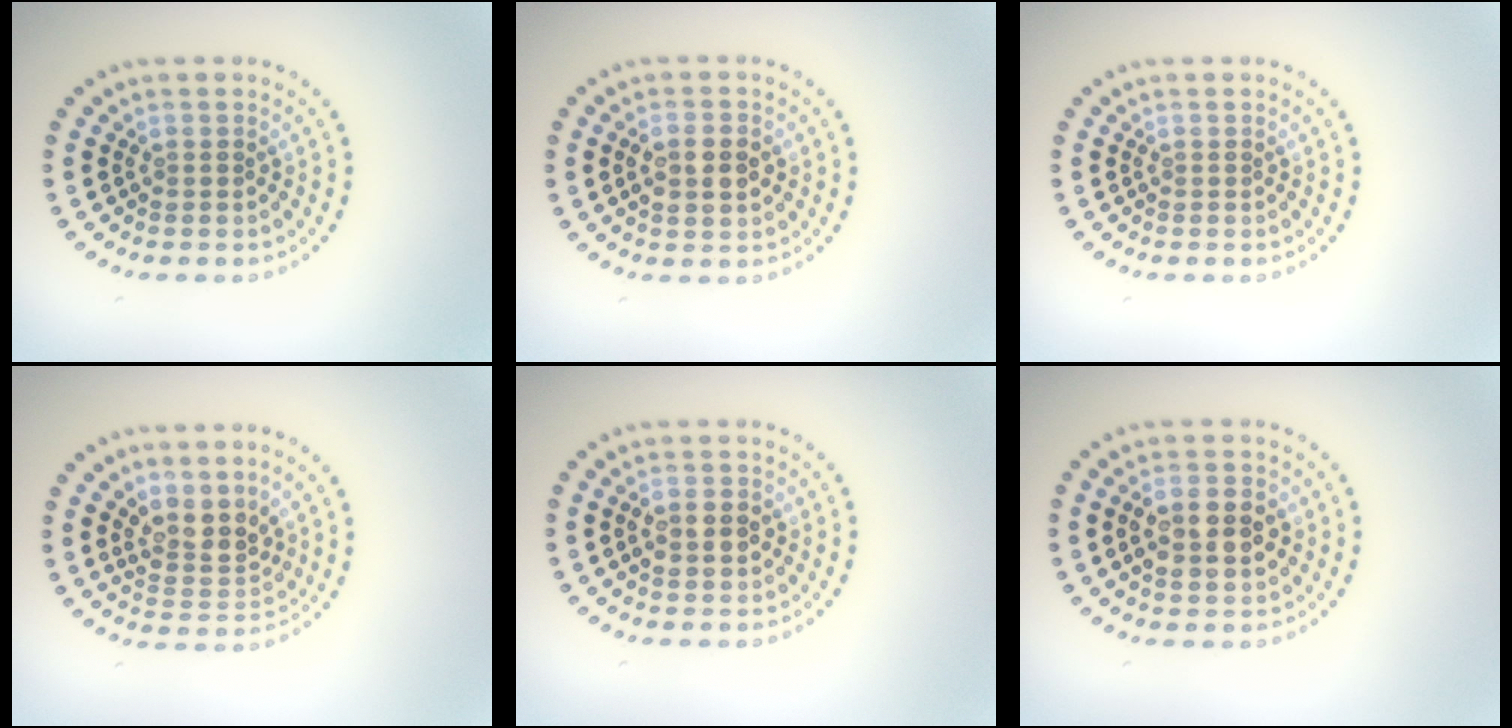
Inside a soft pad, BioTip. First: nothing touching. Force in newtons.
{"total": 2.6, "press": 2.6, "slide": 0.4}
{"total": 0.0}
{"total": 3.1, "press": 2.4, "slide": 1.9}
{"total": 2.9, "press": 2.9, "slide": 0.2}
{"total": 4.4, "press": 4.3, "slide": 0.4}